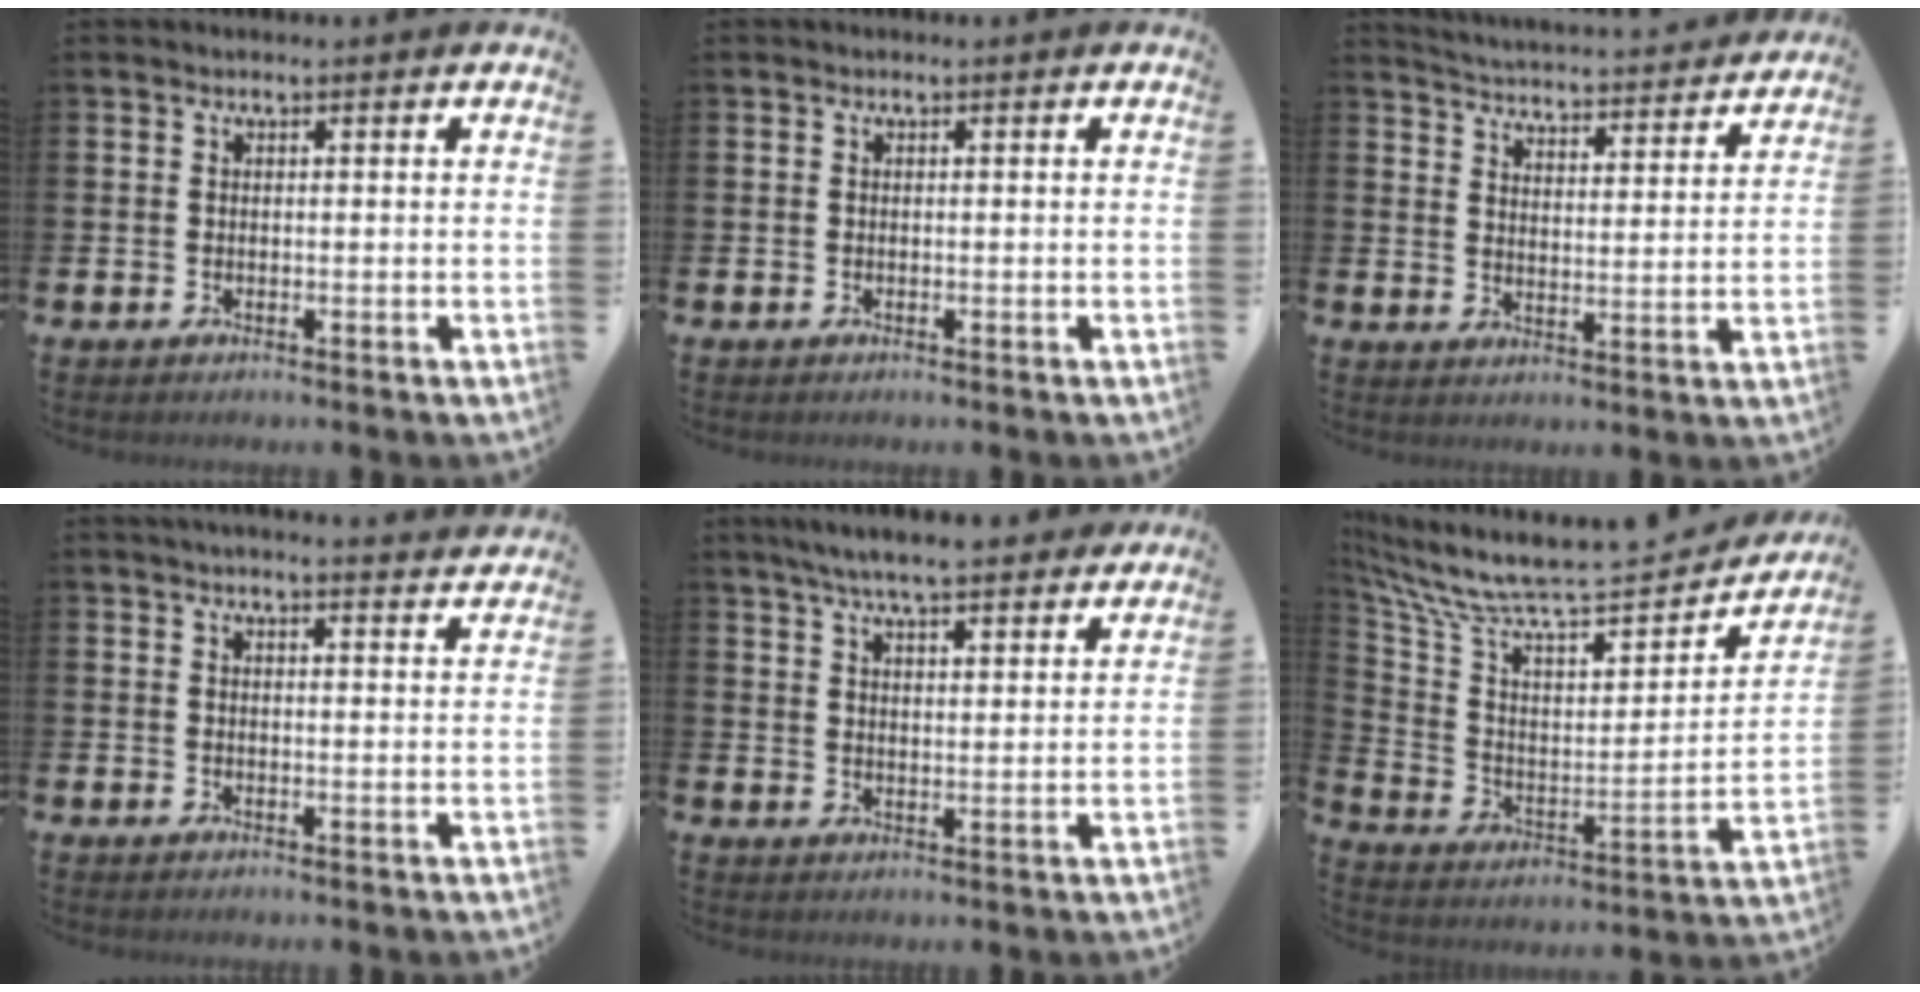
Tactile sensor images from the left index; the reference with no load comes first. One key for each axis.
{"total": 0.0}
{"total": 4.7, "fx": 4.7, "fy": 0.2, "fz": 0.1, "tx": -0.028, "ty": -0.043, "tz": 0.078}
{"total": 3.1, "fx": 3.0, "fy": -0.2, "fz": 0.5, "tx": -0.012, "ty": -0.014, "tz": 0.054}
{"total": 6.7, "fx": 6.3, "fy": 0.6, "fz": 2.2, "tx": -0.057, "ty": -0.027, "tz": 0.112}
{"total": 7.4, "fx": 6.4, "fy": 1.6, "fz": 3.2, "tx": -0.101, "ty": -0.067, "tz": 0.100}